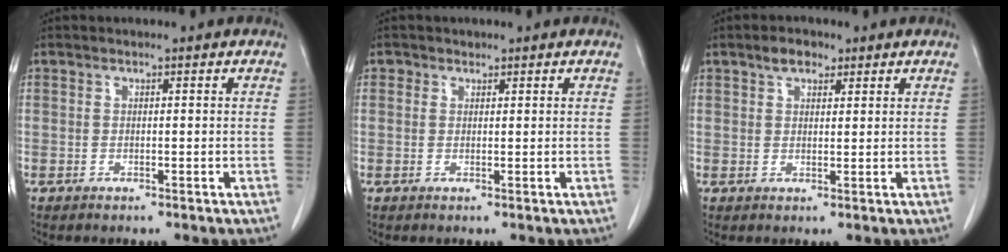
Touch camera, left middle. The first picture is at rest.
{"total": 0.9, "force": [0.5, 0.8, 0.0], "torque": [0.009, -0.001, 0.005]}
{"total": 3.0, "force": [1.9, 1.6, 1.5], "torque": [-0.029, 0.009, 0.034]}